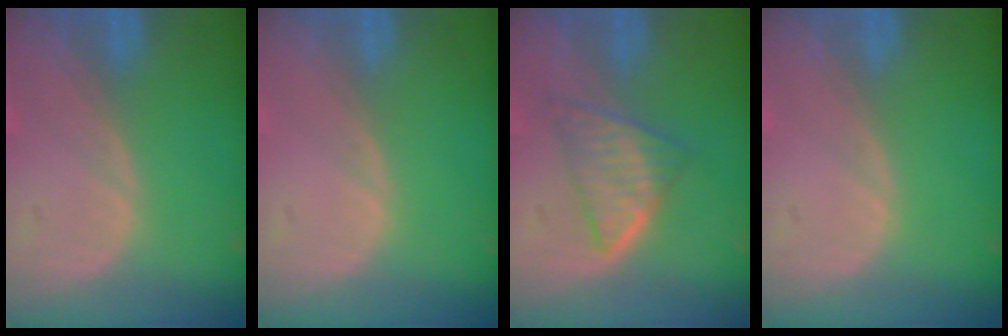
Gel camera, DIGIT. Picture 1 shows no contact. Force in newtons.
{"total": 0.0}
{"total": 5.3, "press": 5.1, "slide": 1.6}
{"total": 0.0}